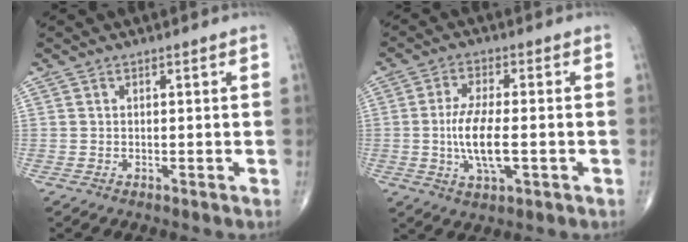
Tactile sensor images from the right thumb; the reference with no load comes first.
{"total": 9.0, "force": [-1.2, 3.4, 8.3], "torque": [-0.169, -0.001, -0.021]}